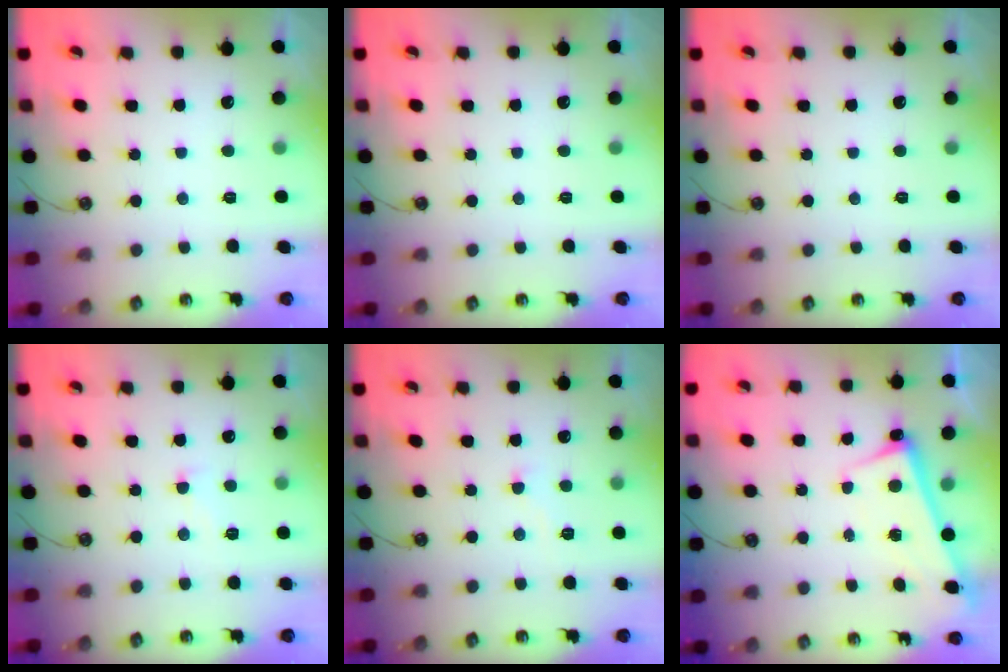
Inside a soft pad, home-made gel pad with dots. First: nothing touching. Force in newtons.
{"total": 0.0}
{"total": 0.0}
{"total": 2.7, "press": 2.6, "slide": 0.8}
{"total": 2.4, "press": 2.4, "slide": 0.4}
{"total": 2.8, "press": 2.7, "slide": 0.5}